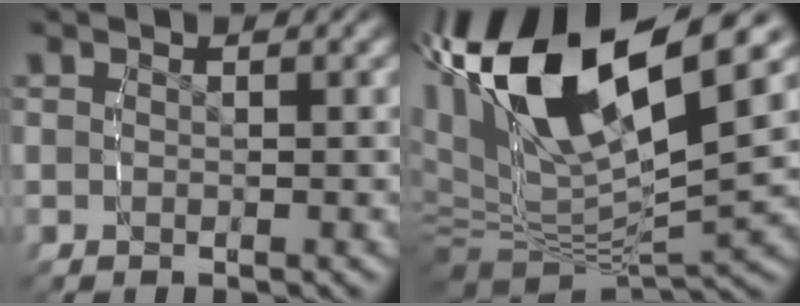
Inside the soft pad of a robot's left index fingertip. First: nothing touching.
{"total": 16.6, "force": [4.9, 9.5, 12.7], "torque": [-0.261, -0.017, 0.088]}